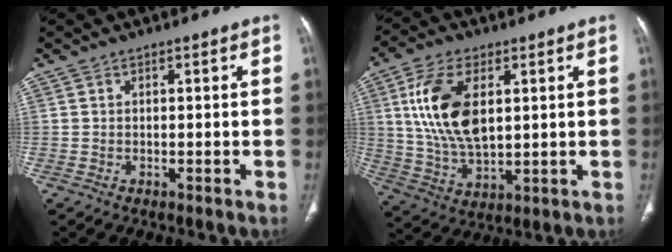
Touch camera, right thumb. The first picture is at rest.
{"total": 14.6, "force": [3.6, 7.9, 11.8], "torque": [-0.226, -0.013, 0.076]}